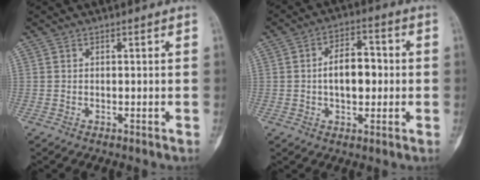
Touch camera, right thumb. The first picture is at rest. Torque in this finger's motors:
{"motor_torque": [1.16, 1.15, 0.34, -0.30, 0.27]}